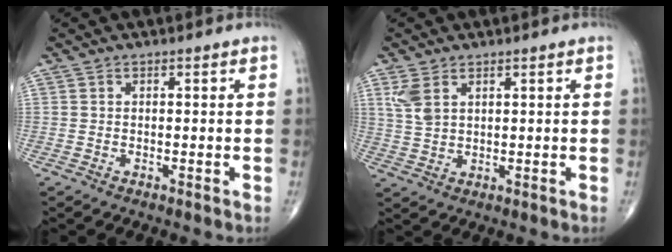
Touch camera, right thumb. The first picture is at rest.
{"total": 4.4, "force": [2.2, 2.4, 2.9], "torque": [-0.063, 0.000, 0.055]}